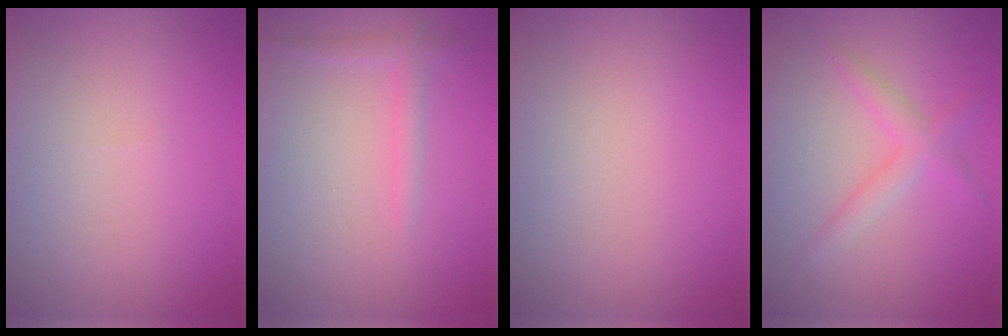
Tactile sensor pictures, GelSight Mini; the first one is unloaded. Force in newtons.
{"total": 1.4, "press": 1.4, "slide": 0.1}
{"total": 0.0}
{"total": 2.2, "press": 2.2, "slide": 0.1}